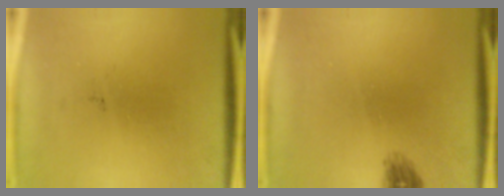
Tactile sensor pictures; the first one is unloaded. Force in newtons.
{"total": 1.3}